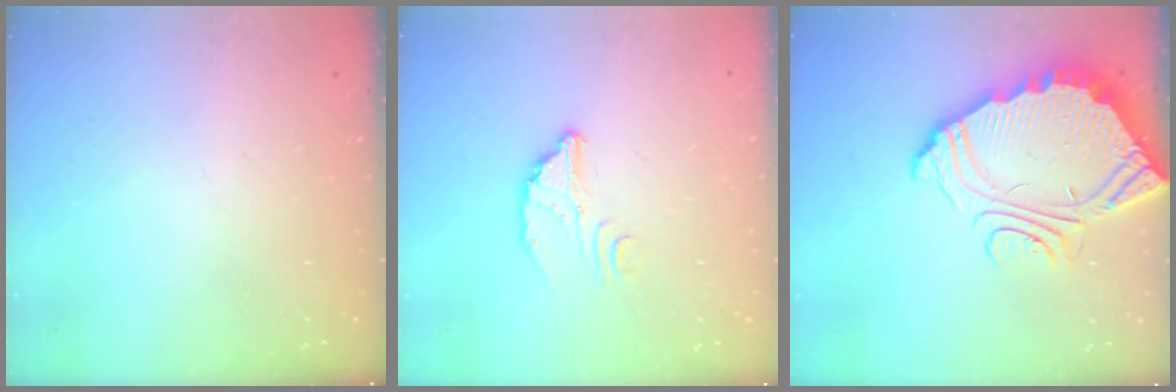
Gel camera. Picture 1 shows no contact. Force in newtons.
{"total": 3.6, "press": 3.6, "slide": 0.1}
{"total": 10.5, "press": 10.5, "slide": 1.0}